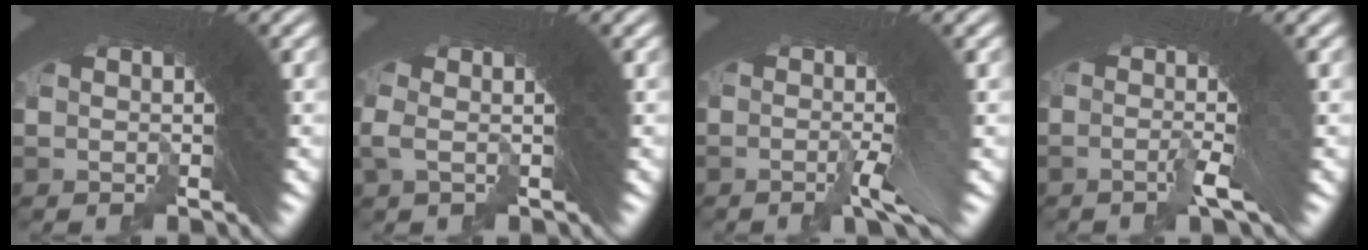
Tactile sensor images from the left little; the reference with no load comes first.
{"total": 2.1, "force": [0.3, 0.1, 2.1], "torque": [-0.027, 0.011, -0.001]}
{"total": 3.1, "force": [-1.3, -0.4, 2.8], "torque": [-0.031, 0.012, -0.030]}
{"total": 2.4, "force": [-1.1, -0.7, 2.0], "torque": [-0.024, 0.010, -0.026]}